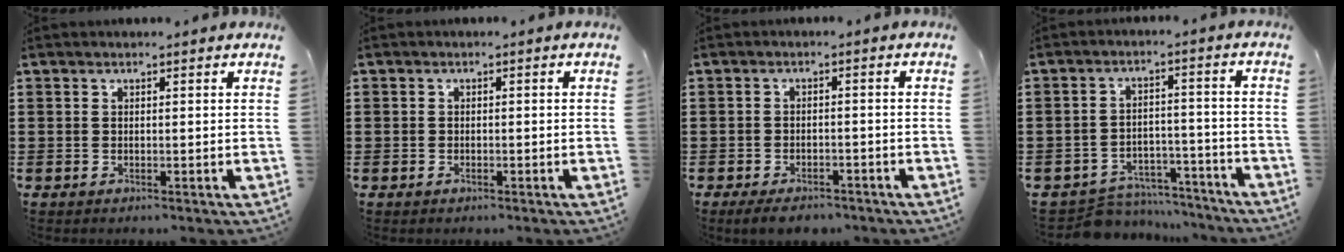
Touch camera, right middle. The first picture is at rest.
{"total": 1.0, "force": [-0.6, 0.8, 0.1], "torque": [-0.003, 0.003, -0.012]}
{"total": 3.1, "force": [-2.8, 0.9, 0.9], "torque": [-0.017, 0.004, -0.056]}
{"total": 6.3, "force": [-6.2, 1.2, 0.4], "torque": [-0.011, 0.019, -0.124]}